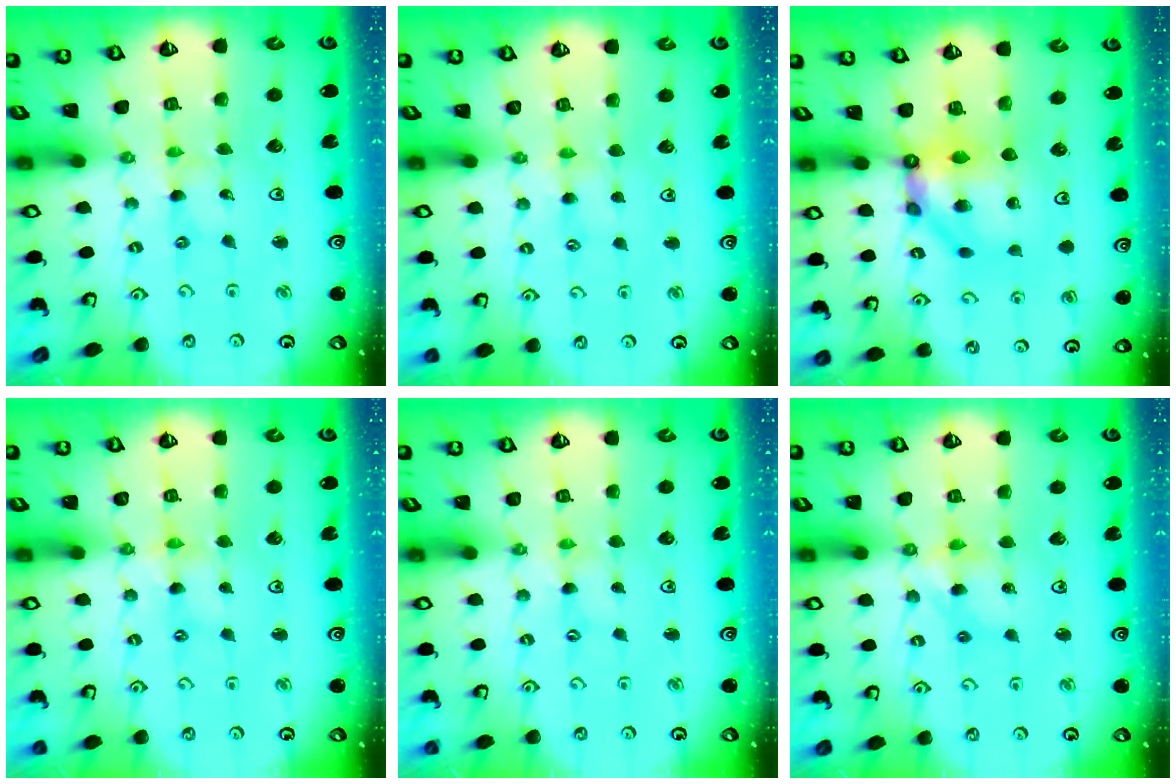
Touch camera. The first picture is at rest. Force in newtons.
{"total": 4.6, "press": 4.6, "slide": 0.4}
{"total": 9.9, "press": 9.9, "slide": 1.2}
{"total": 2.3, "press": 2.3, "slide": 0.3}
{"total": 0.8, "press": 0.8, "slide": 0.2}
{"total": 6.7, "press": 6.7, "slide": 0.6}